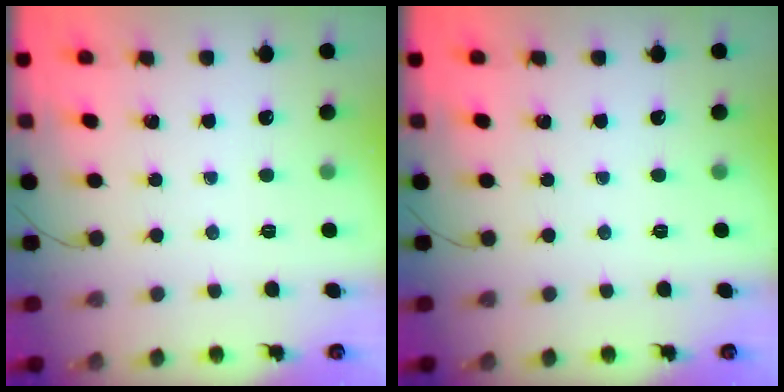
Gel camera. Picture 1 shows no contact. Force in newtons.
{"total": 0.0}